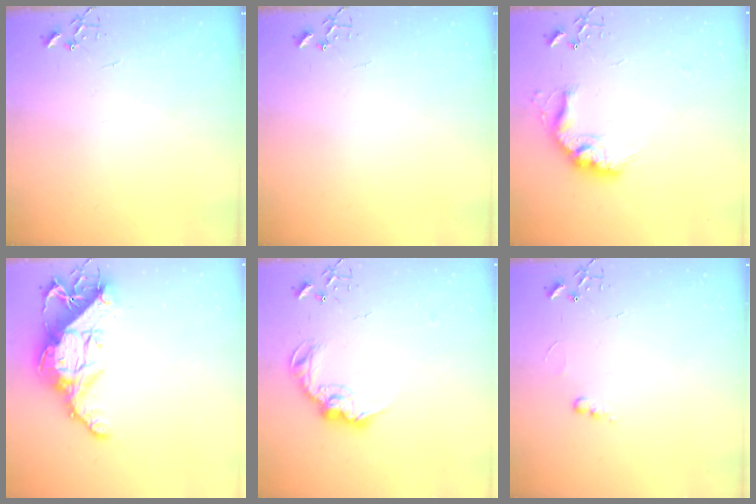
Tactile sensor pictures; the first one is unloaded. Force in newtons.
{"total": 0.0}
{"total": 14.4, "press": 14.3, "slide": 0.7}
{"total": 16.5, "press": 16.5, "slide": 1.6}
{"total": 12.8, "press": 12.8, "slide": 0.7}
{"total": 3.5, "press": 3.4, "slide": 0.5}